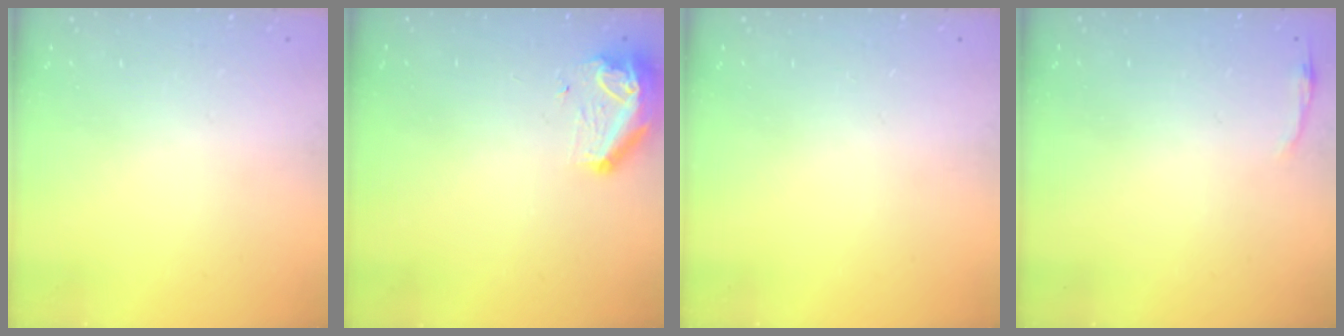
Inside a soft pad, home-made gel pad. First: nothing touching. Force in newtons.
{"total": 9.3, "press": 9.2, "slide": 1.6}
{"total": 0.0}
{"total": 2.8, "press": 2.8, "slide": 0.6}